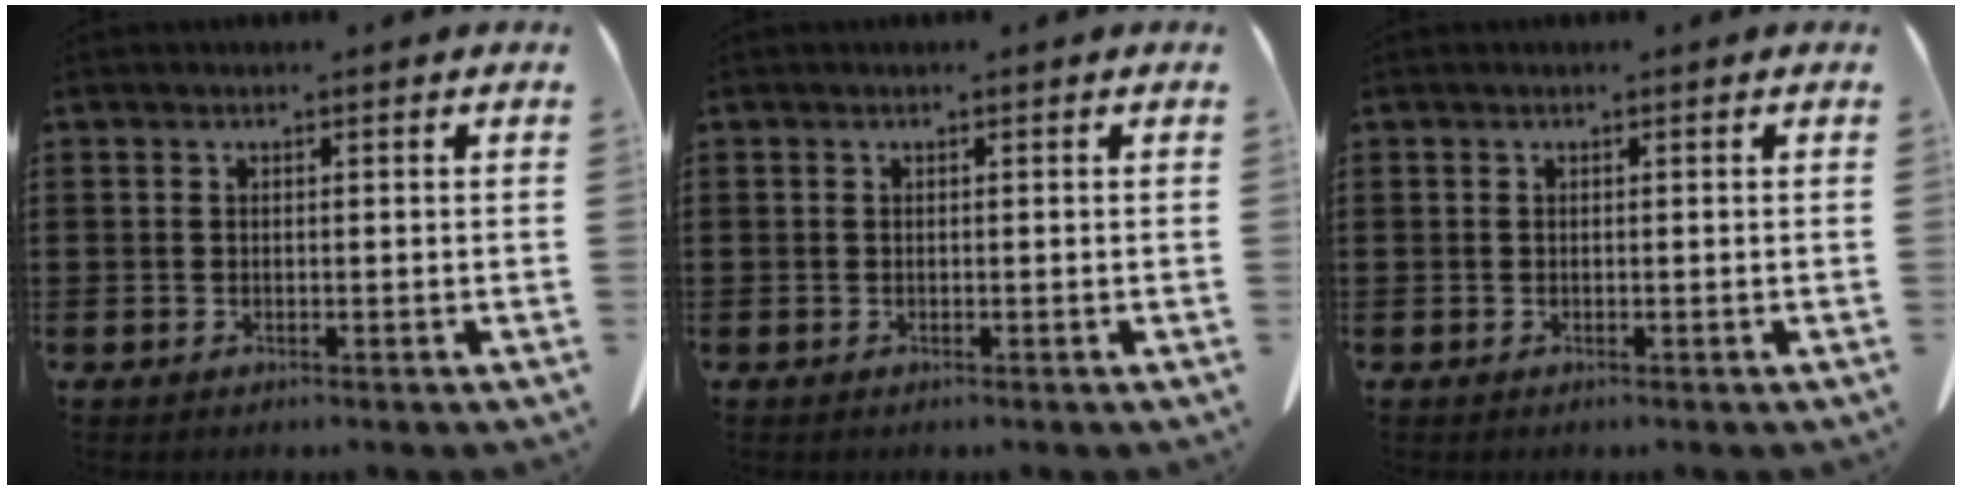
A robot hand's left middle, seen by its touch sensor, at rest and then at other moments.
{"total": 0.0}
{"total": 0.0}